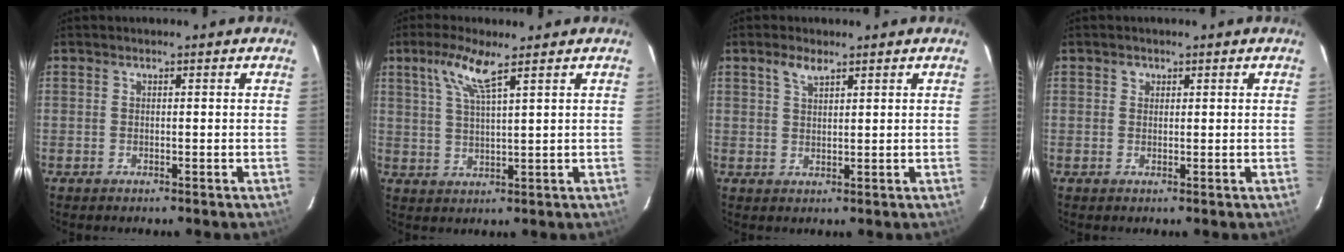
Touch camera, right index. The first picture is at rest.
{"total": 6.3, "force": [3.8, 0.8, 5.0], "torque": [-0.103, 0.006, 0.077]}
{"total": 2.8, "force": [1.9, 1.2, 1.7], "torque": [-0.030, 0.006, 0.037]}
{"total": 1.2, "force": [0.5, 1.1, 0.1], "torque": [0.001, 0.006, 0.005]}